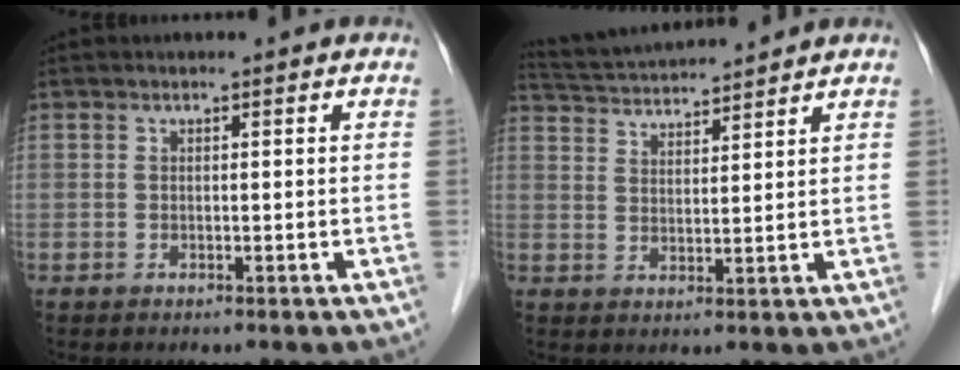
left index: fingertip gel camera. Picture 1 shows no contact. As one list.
[{"total": 9.8, "force": [9.4, -0.1, 2.6], "torque": [-0.059, 0.028, 0.159]}]